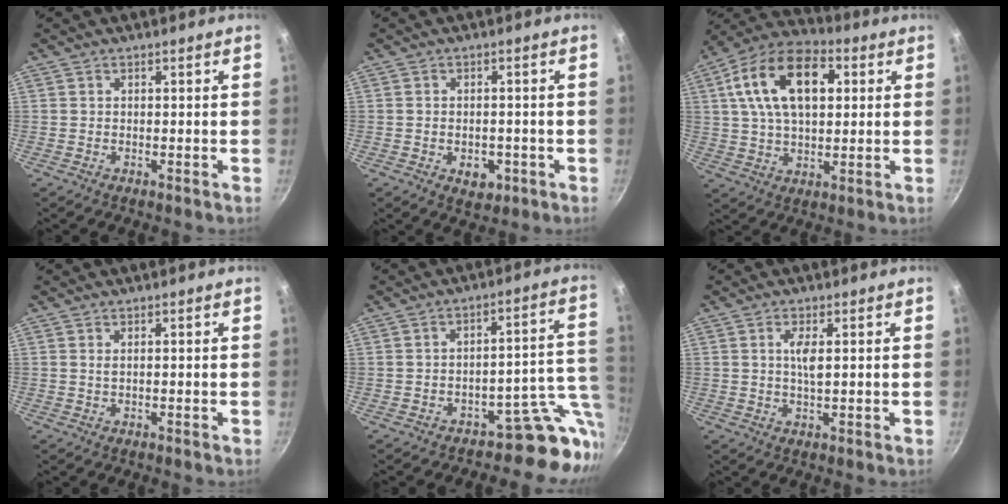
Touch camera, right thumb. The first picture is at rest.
{"total": 4.7, "force": [-1.6, 3.2, 3.0], "torque": [-0.031, 0.009, -0.014]}
{"total": 18.7, "force": [4.9, 11.0, 14.3], "torque": [-0.232, 0.013, 0.072]}
{"total": 0.6, "force": [0.3, 0.0, 0.6], "torque": [-0.010, -0.003, 0.002]}
{"total": 10.7, "force": [-5.1, 6.6, 6.6], "torque": [-0.016, 0.050, -0.072]}
{"total": 3.5, "force": [0.9, 1.0, 3.2], "torque": [-0.060, -0.002, 0.019]}